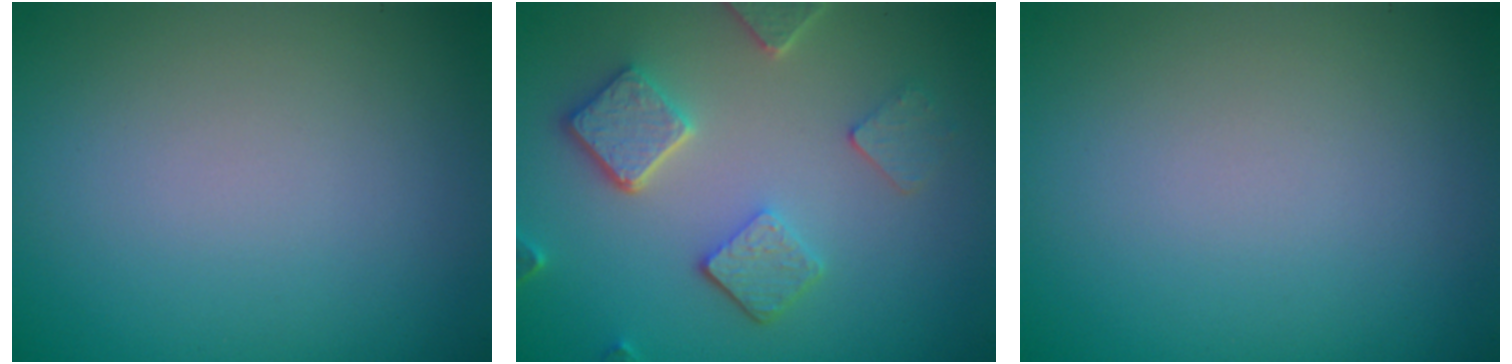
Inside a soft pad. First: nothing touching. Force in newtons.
{"total": 4.9, "press": 3.8, "slide": 3.1}
{"total": 0.0}